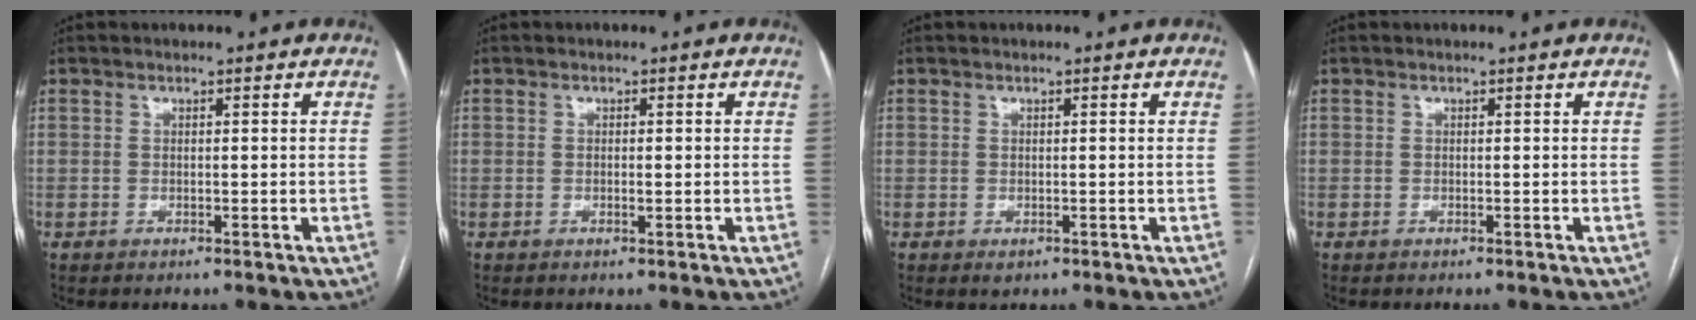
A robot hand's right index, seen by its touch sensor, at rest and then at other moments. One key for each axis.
{"total": 0.9, "fx": -0.1, "fy": 0.2, "fz": 0.8, "tx": -0.014, "ty": -0.001, "tz": -0.001}
{"total": 0.8, "fx": -0.3, "fy": 0.5, "fz": 0.5, "tx": -0.004, "ty": 0.000, "tz": 0.000}
{"total": 0.0}